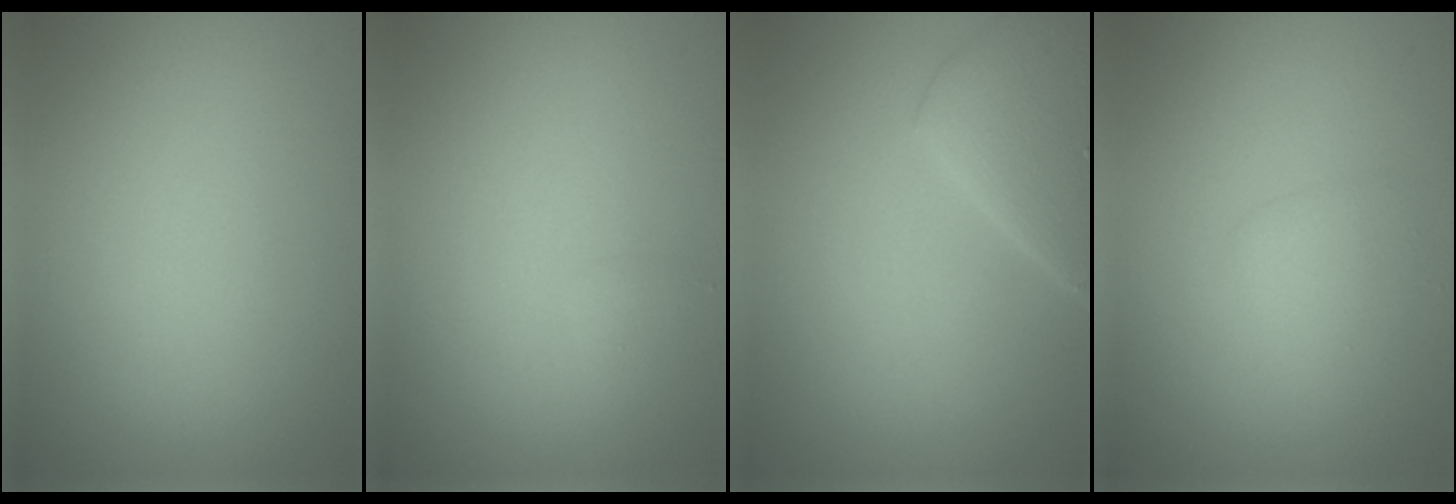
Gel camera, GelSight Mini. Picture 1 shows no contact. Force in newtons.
{"total": 0.7, "press": 0.7, "slide": 0.0}
{"total": 5.0, "press": 5.0, "slide": 0.3}
{"total": 1.6, "press": 1.6, "slide": 0.1}